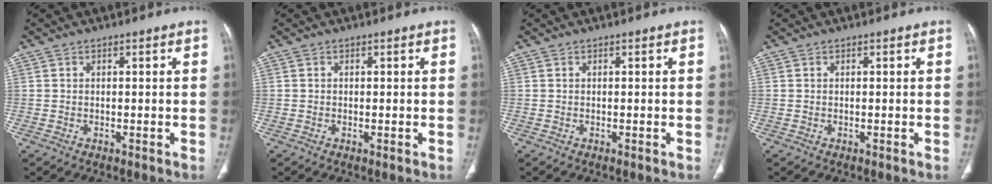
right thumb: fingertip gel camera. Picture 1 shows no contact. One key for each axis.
{"total": 0.0}
{"total": 0.0}
{"total": 0.0}